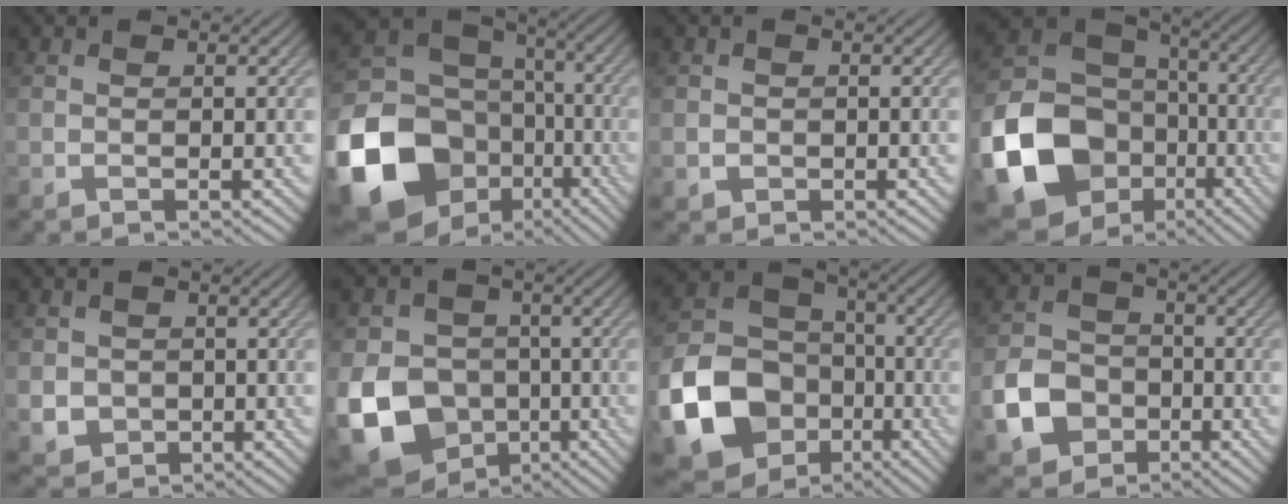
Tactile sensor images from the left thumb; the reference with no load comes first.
{"total": 21.5, "force": [-8.1, 17.1, 10.2], "torque": [-0.270, -0.054, -0.122]}
{"total": 1.1, "force": [-0.1, 1.1, 0.2], "torque": [-0.003, -0.007, -0.004]}
{"total": 18.2, "force": [-6.8, 14.1, 9.3], "torque": [-0.241, -0.045, -0.120]}
{"total": 3.1, "force": [-0.2, 2.9, 0.8], "torque": [-0.029, -0.013, -0.005]}
{"total": 16.3, "force": [-5.5, 13.5, 7.3], "torque": [-0.189, -0.053, -0.111]}
{"total": 16.1, "force": [-6.3, 12.5, 8.1], "torque": [-0.207, -0.041, -0.114]}
{"total": 7.8, "force": [-3.4, 5.9, 3.7], "torque": [-0.091, -0.011, -0.076]}